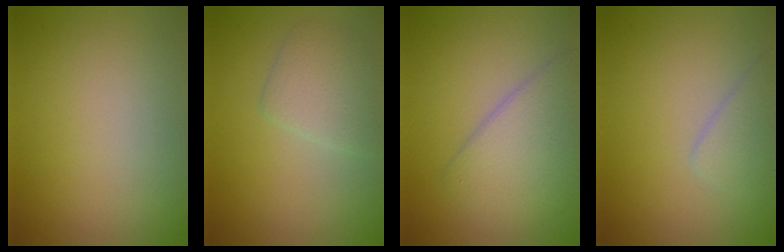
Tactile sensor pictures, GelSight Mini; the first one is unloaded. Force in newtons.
{"total": 2.9, "press": 2.9, "slide": 0.2}
{"total": 3.9, "press": 3.9, "slide": 0.0}
{"total": 1.8, "press": 1.8, "slide": 0.1}